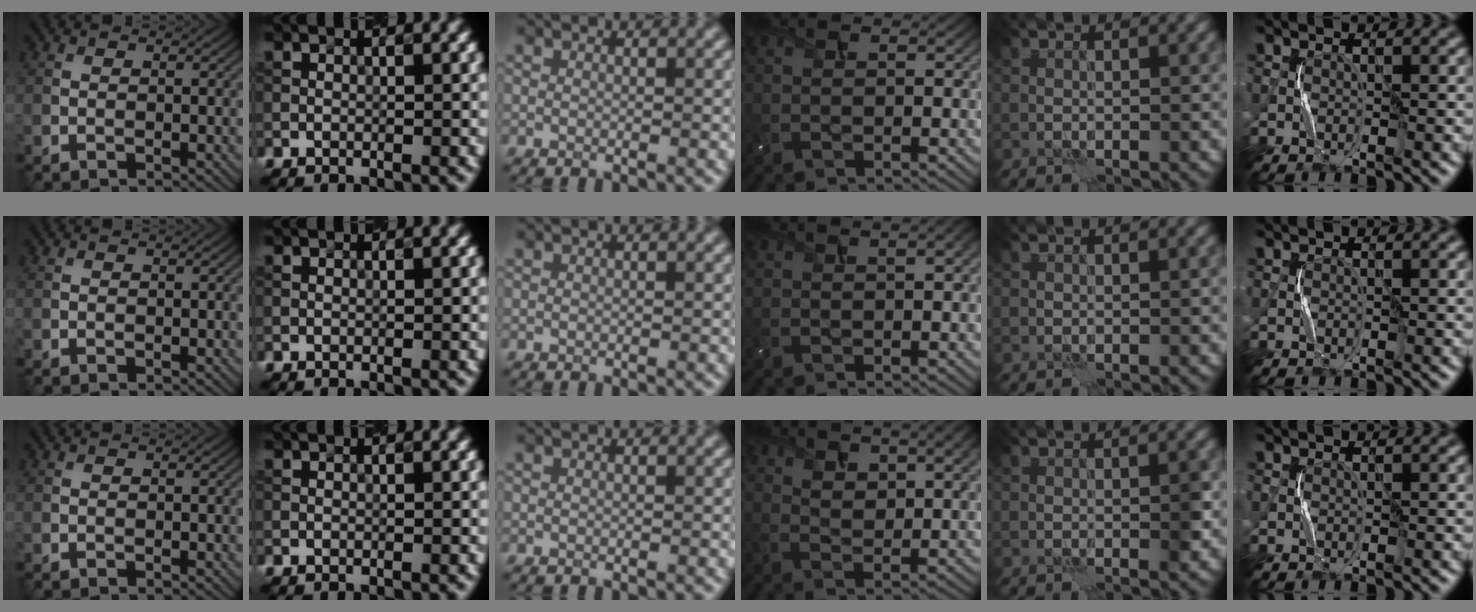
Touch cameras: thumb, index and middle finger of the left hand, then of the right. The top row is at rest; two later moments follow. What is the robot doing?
{"motion": "squeeze", "object": "air blower"}